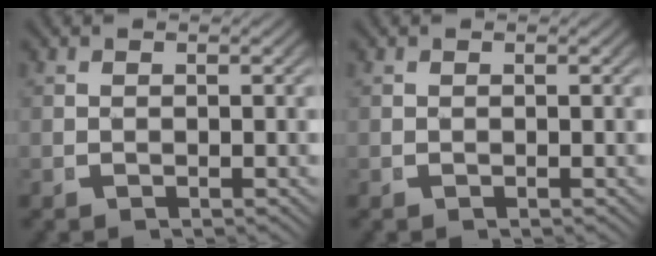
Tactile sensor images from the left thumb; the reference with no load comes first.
{"total": 0.0}